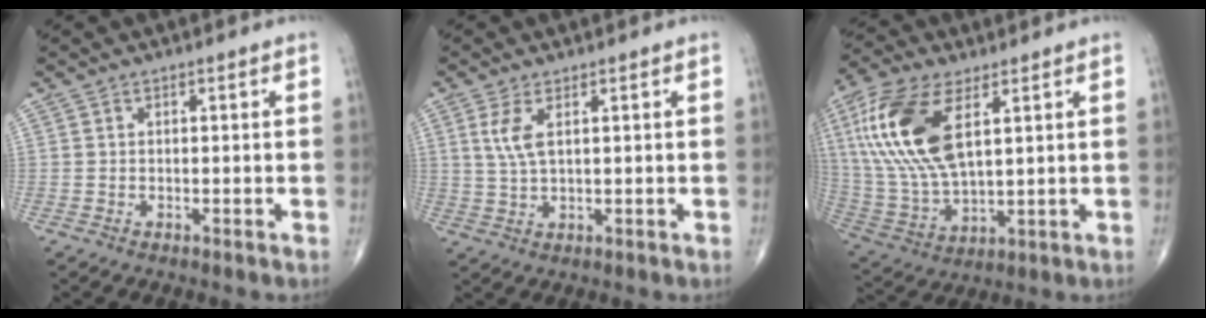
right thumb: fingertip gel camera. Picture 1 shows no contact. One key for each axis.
{"total": 4.4, "fx": 1.6, "fy": 1.6, "fz": 3.8, "tx": -0.088, "ty": -0.003, "tz": 0.039}
{"total": 19.2, "fx": 6.3, "fy": 8.8, "fz": 15.8, "tx": -0.343, "ty": -0.013, "tz": 0.124}